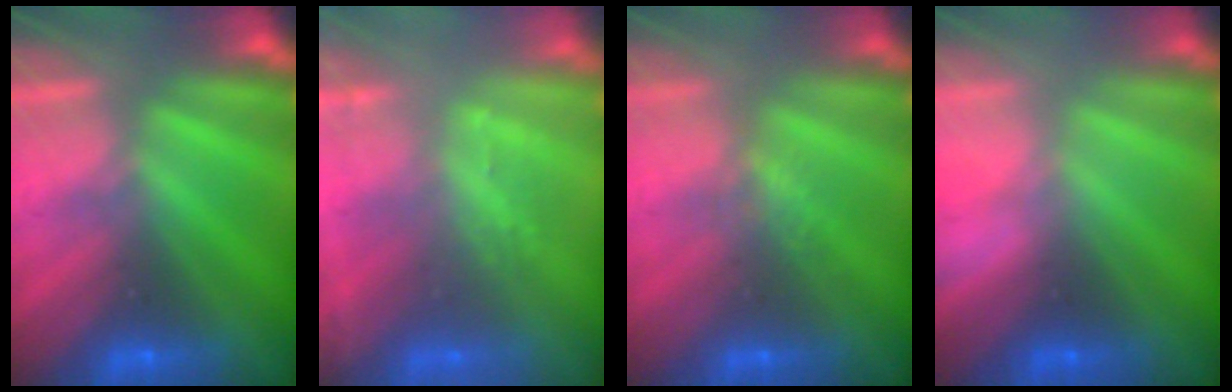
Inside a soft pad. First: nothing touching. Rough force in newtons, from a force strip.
{"total": 2.4}
{"total": 1.2}
{"total": 2.7}